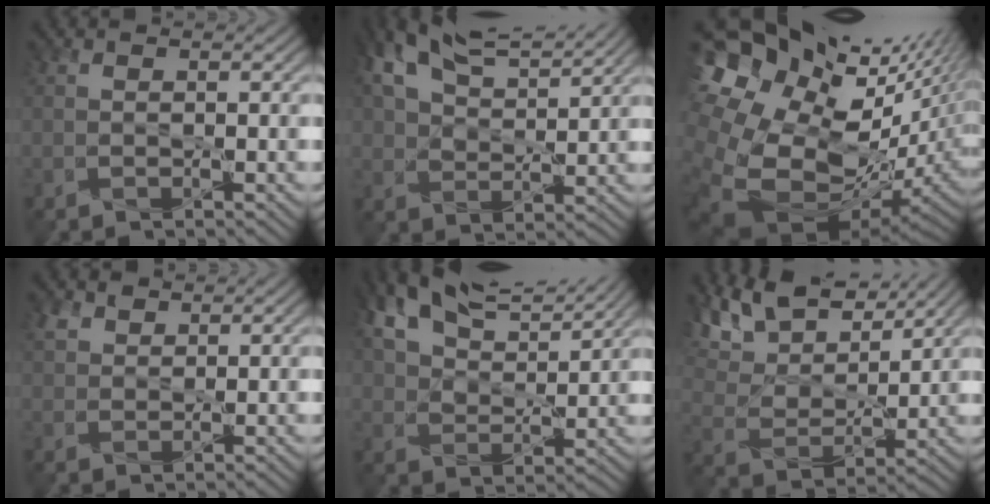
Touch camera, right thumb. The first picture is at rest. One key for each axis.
{"total": 10.8, "fx": 8.0, "fy": 4.3, "fz": 5.8, "tx": -0.144, "ty": 0.026, "tz": 0.149}
{"total": 19.5, "fx": 4.6, "fy": 13.7, "fz": 13.1, "tx": -0.285, "ty": -0.015, "tz": 0.113}
{"total": 2.3, "fx": 2.0, "fy": 1.2, "fz": 0.0, "tx": -0.006, "ty": 0.006, "tz": 0.038}
{"total": 12.1, "fx": 9.4, "fy": 4.7, "fz": 6.1, "tx": -0.149, "ty": 0.024, "tz": 0.163}
{"total": 12.9, "fx": 10.2, "fy": 4.7, "fz": 6.4, "tx": -0.169, "ty": 0.017, "tz": 0.166}